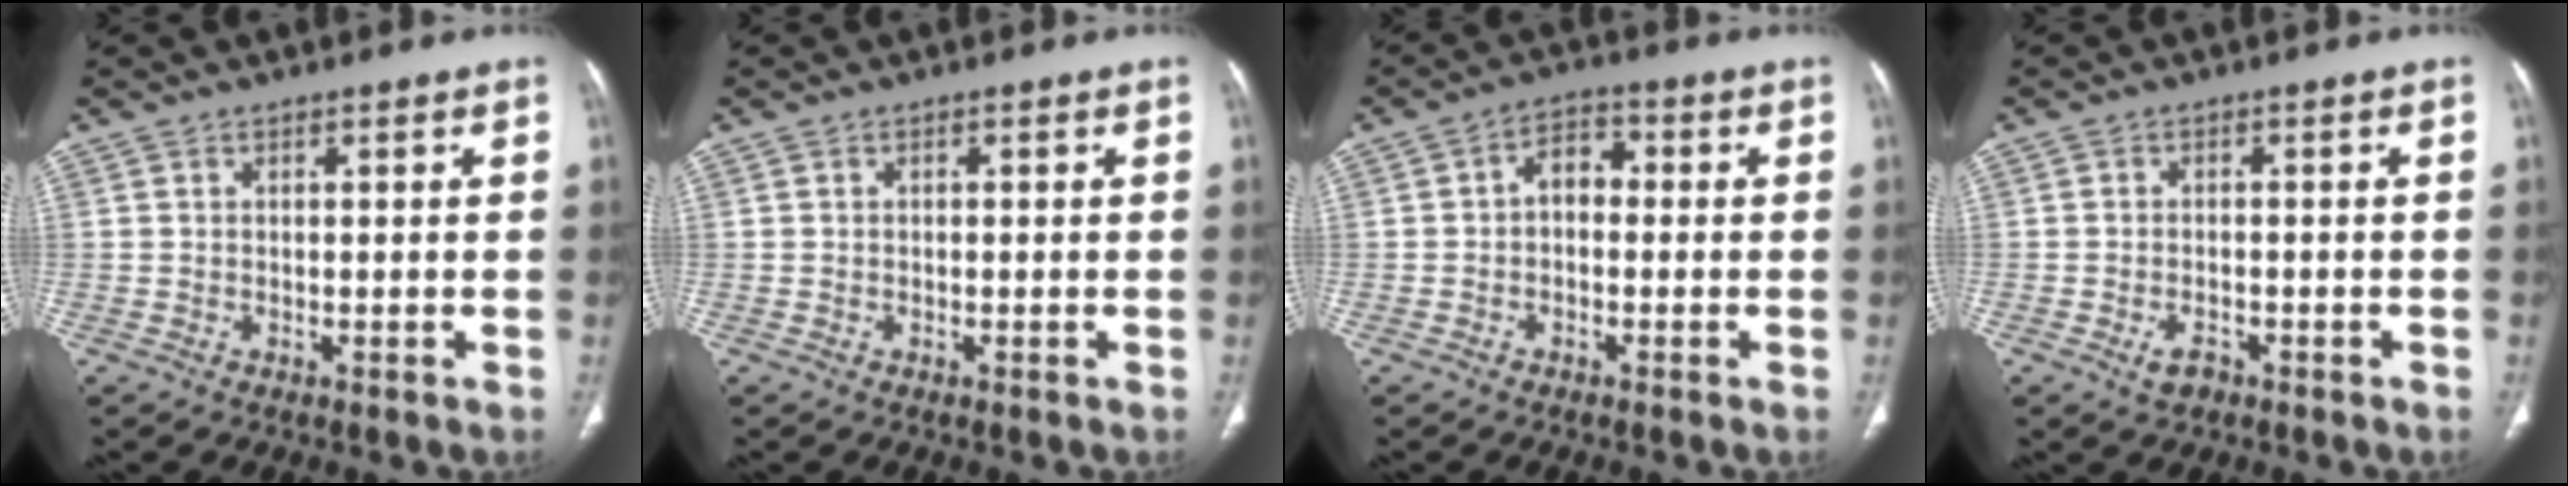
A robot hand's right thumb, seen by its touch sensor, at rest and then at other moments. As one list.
[{"total": 0.0}, {"total": 4.6, "force": [-0.4, 3.2, 3.2], "torque": [-0.038, 0.020, -0.020]}, {"total": 2.7, "force": [-1.5, 1.6, 1.6], "torque": [-0.027, 0.006, -0.020]}]